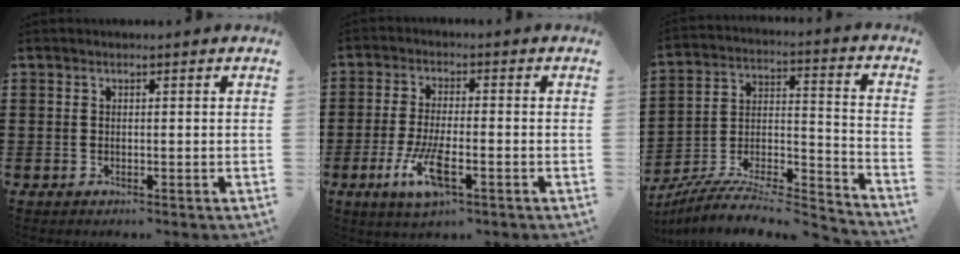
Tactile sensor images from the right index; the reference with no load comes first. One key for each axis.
{"total": 6.9, "fx": -2.9, "fy": 1.9, "fz": 6.0, "tx": -0.135, "ty": -0.017, "tz": -0.056}
{"total": 7.3, "fx": -6.7, "fy": 1.2, "fz": 2.8, "tx": -0.053, "ty": -0.005, "tz": -0.135}